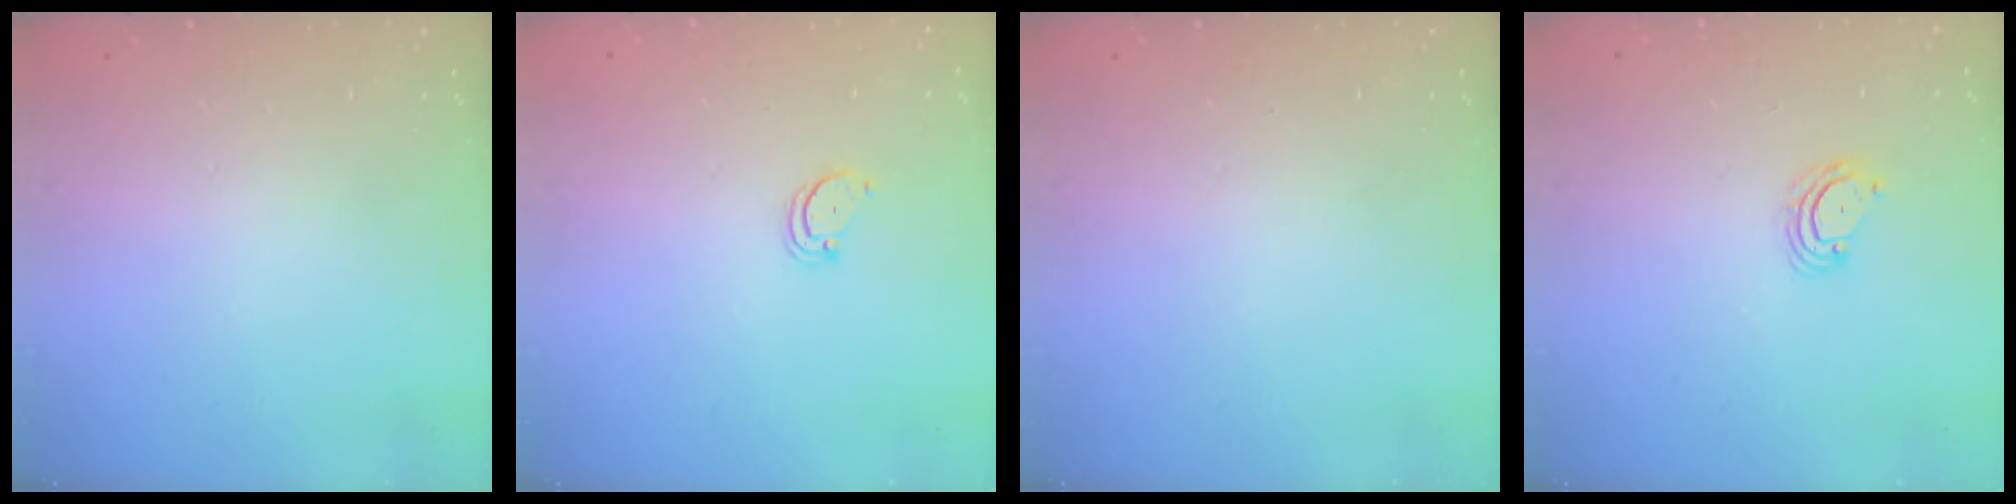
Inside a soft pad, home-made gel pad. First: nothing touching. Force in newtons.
{"total": 2.5, "press": 2.5, "slide": 0.3}
{"total": 0.0}
{"total": 5.0, "press": 4.9, "slide": 0.4}